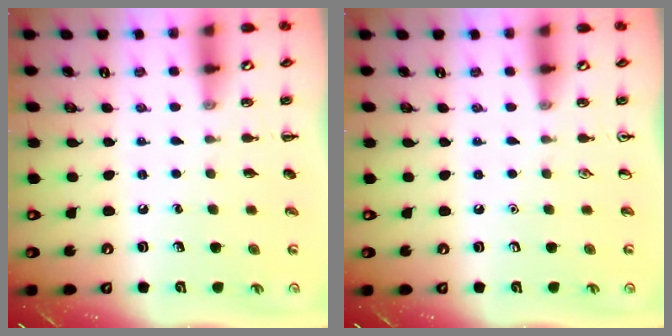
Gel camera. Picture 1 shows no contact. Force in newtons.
{"total": 0.0}